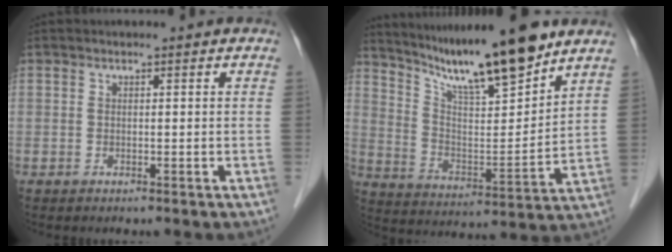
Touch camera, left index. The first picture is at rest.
{"total": 16.3, "force": [13.4, 0.8, 9.2], "torque": [-0.157, -0.008, 0.236]}